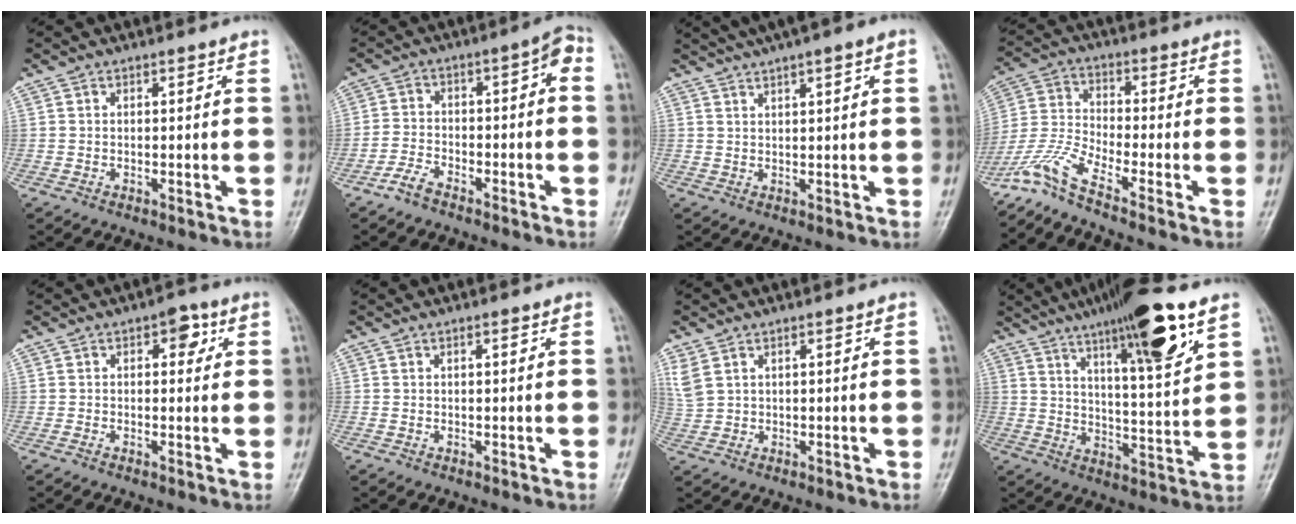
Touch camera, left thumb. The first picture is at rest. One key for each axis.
{"total": 7.0, "fx": -4.0, "fy": 2.7, "fz": 5.1, "tx": -0.079, "ty": 0.053, "tz": -0.074}
{"total": 7.6, "fx": 4.8, "fy": 1.2, "fz": 5.7, "tx": -0.090, "ty": 0.023, "tz": 0.075}
{"total": 7.6, "fx": -6.4, "fy": -0.5, "fz": 4.2, "tx": -0.110, "ty": 0.025, "tz": -0.142}
{"total": 3.8, "fx": 1.3, "fy": 2.2, "fz": 2.8, "tx": -0.014, "ty": 0.003, "tz": 0.010}
{"total": 0.6, "fx": 0.3, "fy": 0.1, "fz": 0.5, "tx": -0.008, "ty": 0.000, "tz": 0.005}
{"total": 3.2, "fx": 1.9, "fy": 1.7, "fz": 2.0, "tx": -0.055, "ty": 0.006, "tz": 0.051}
{"total": 18.0, "fx": 10.2, "fy": 3.3, "fz": 14.4, "tx": -0.210, "ty": -0.044, "tz": 0.166}